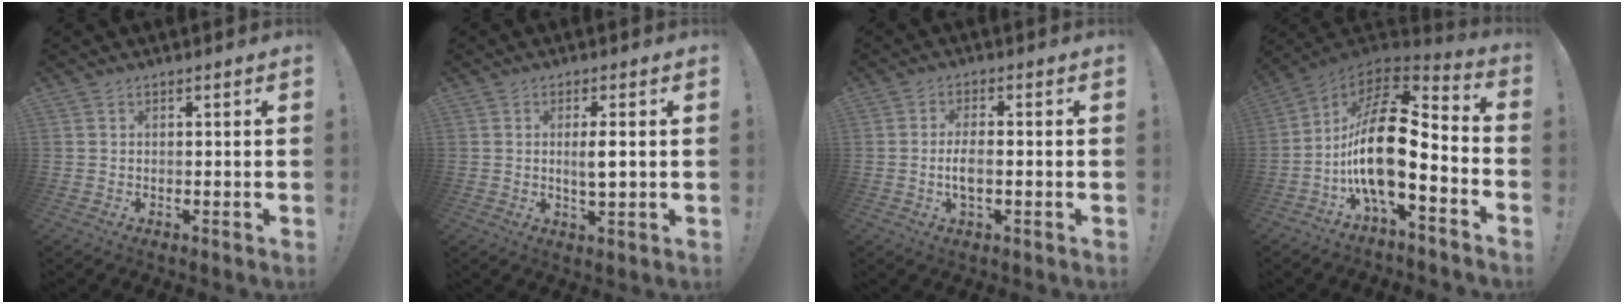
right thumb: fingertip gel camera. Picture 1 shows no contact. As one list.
[{"total": 4.0, "force": [0.6, 0.8, 3.8], "torque": [-0.056, -0.008, 0.006]}, {"total": 4.8, "force": [-0.9, 1.8, 4.4], "torque": [-0.095, 0.002, -0.016]}, {"total": 21.1, "force": [-3.3, 8.1, 19.2], "torque": [-0.388, 0.014, -0.059]}]